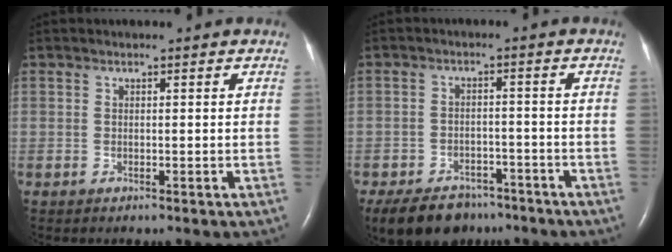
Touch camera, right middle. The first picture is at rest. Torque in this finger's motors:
{"motor_torque": [0.73, -0.71, 0.09, 0.03]}